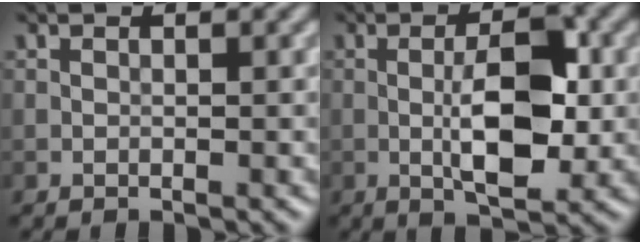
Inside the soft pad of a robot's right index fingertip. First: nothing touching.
{"total": 6.3, "force": [-0.6, 2.2, 5.9], "torque": [-0.109, 0.000, -0.010]}